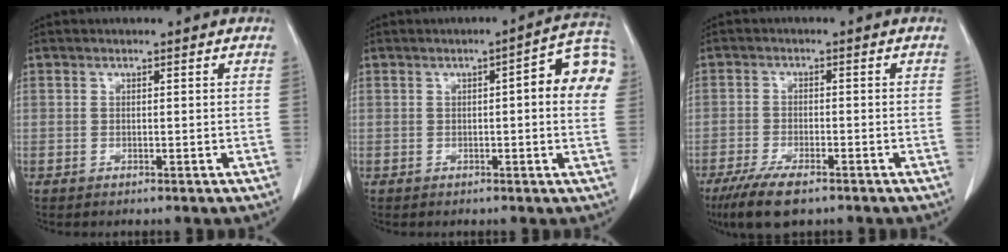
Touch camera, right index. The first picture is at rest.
{"total": 8.7, "force": [1.5, 1.5, 8.5], "torque": [-0.100, 0.025, 0.008]}
{"total": 7.5, "force": [-5.3, 2.1, 4.9], "torque": [-0.089, -0.015, -0.088]}